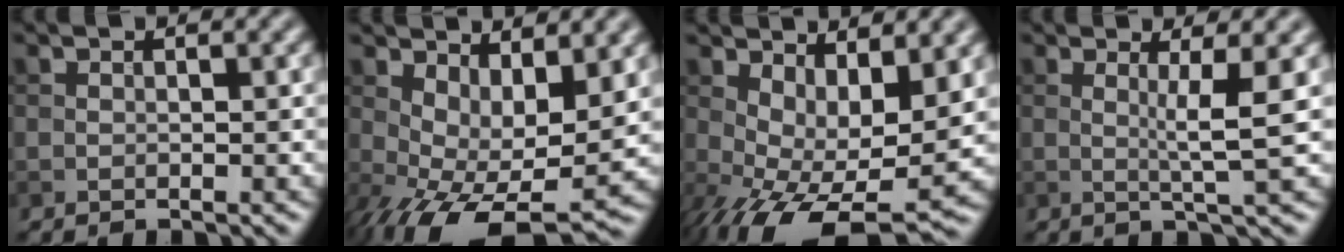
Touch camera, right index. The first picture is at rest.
{"total": 10.3, "force": [-0.8, 4.7, 9.2], "torque": [-0.152, -0.015, -0.003]}
{"total": 11.4, "force": [-1.3, 5.1, 10.1], "torque": [-0.169, -0.017, -0.006]}
{"total": 3.3, "force": [0.5, 0.3, 3.2], "torque": [-0.055, -0.006, 0.008]}